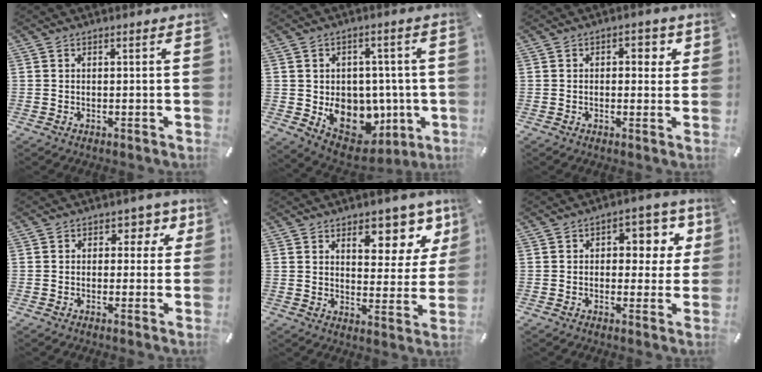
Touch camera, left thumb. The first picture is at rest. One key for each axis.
{"total": 13.0, "fx": -1.7, "fy": 11.1, "fz": 6.6, "tx": -0.088, "ty": -0.013, "tz": -0.009}
{"total": 3.4, "fx": 0.4, "fy": 2.2, "fz": 2.6, "tx": -0.022, "ty": -0.001, "tz": -0.006}
{"total": 4.8, "fx": 1.3, "fy": 3.8, "fz": 2.6, "tx": -0.011, "ty": -0.004, "tz": 0.013}
{"total": 11.4, "fx": 7.1, "fy": 6.1, "fz": 6.4, "tx": -0.056, "ty": -0.054, "tz": 0.114}
{"total": 8.7, "fx": 2.1, "fy": 5.9, "fz": 6.1, "tx": -0.062, "ty": -0.010, "tz": 0.028}